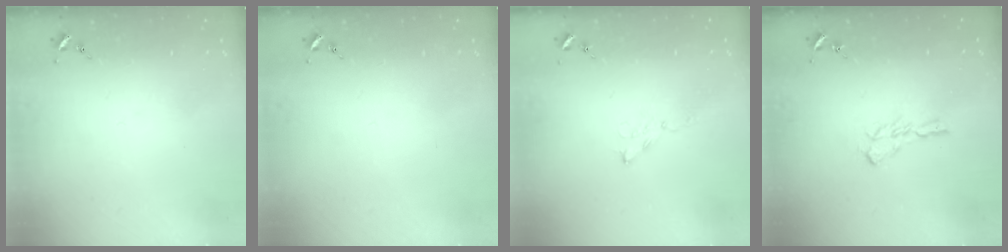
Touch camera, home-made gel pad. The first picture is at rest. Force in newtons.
{"total": 0.0}
{"total": 3.5, "press": 3.5, "slide": 0.4}
{"total": 5.7, "press": 5.7, "slide": 0.4}